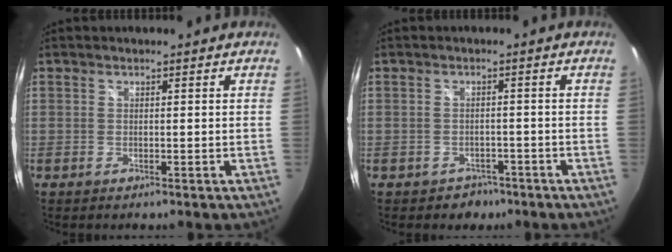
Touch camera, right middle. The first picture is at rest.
{"total": 3.4, "force": [-2.2, 2.6, 0.4], "torque": [-0.014, 0.003, -0.027]}